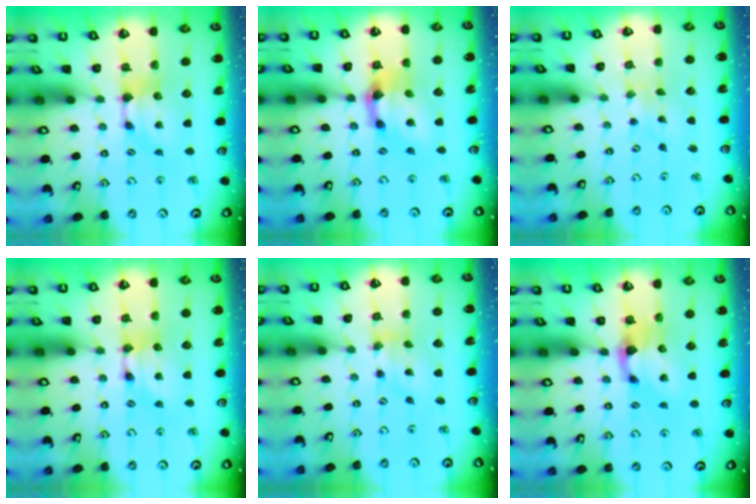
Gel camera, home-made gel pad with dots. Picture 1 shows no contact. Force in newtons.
{"total": 4.8, "press": 4.3, "slide": 2.2}
{"total": 6.0, "press": 6.0, "slide": 0.6}
{"total": 1.6, "press": 1.6, "slide": 0.2}
{"total": 1.6, "press": 1.0, "slide": 1.3}
{"total": 1.4, "press": 0.9, "slide": 1.0}